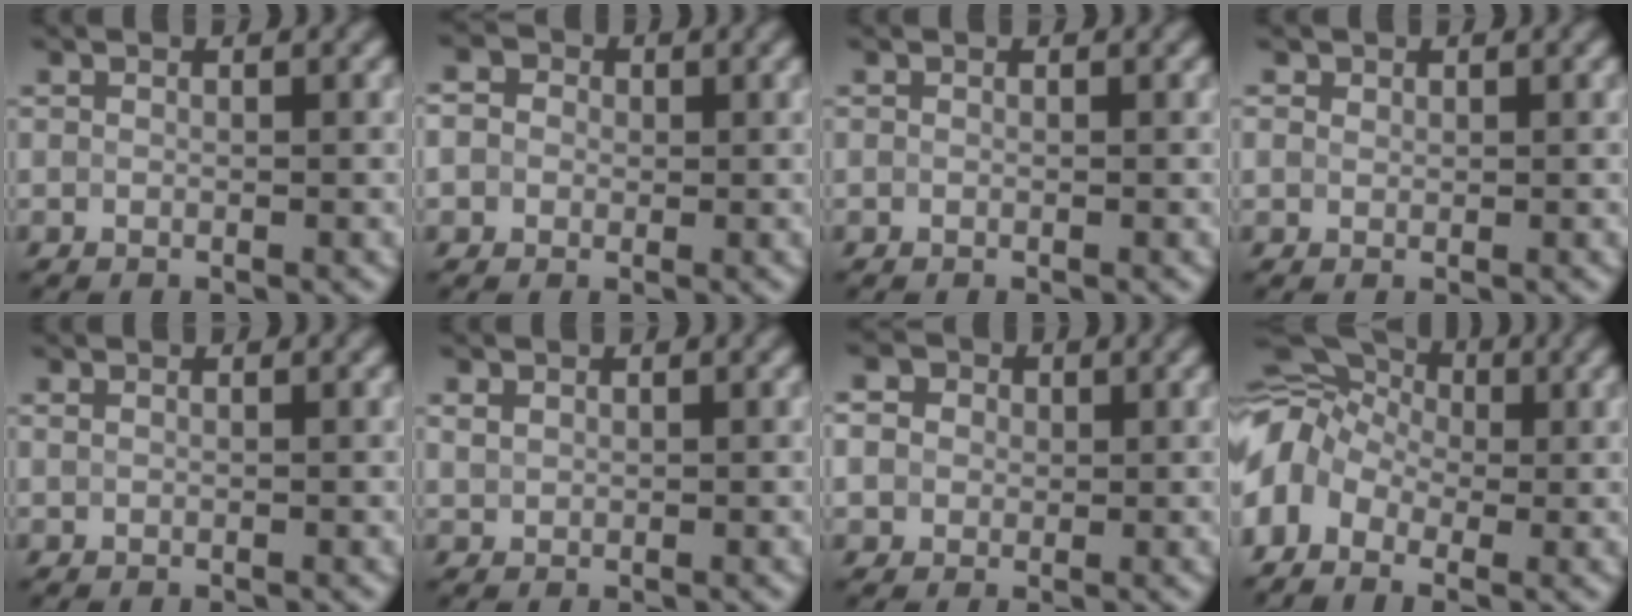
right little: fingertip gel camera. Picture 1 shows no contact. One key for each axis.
{"total": 3.7, "fx": 0.9, "fy": 3.2, "fz": 1.8, "tx": -0.016, "ty": 0.025, "tz": -0.018}
{"total": 0.0}
{"total": 0.9, "fx": 0.6, "fy": 0.7, "fz": 0.1, "tx": -0.003, "ty": 0.002, "tz": 0.010}
{"total": 0.0}
{"total": 1.0, "fx": 0.6, "fy": 0.7, "fz": 0.3, "tx": -0.008, "ty": 0.001, "tz": 0.013}
{"total": 7.2, "fx": 2.6, "fy": 5.7, "fz": 3.5, "tx": -0.066, "ty": 0.032, "tz": 0.010}
{"total": 8.7, "fx": -0.4, "fy": 6.6, "fz": 5.7, "tx": -0.105, "ty": 0.028, "tz": -0.027}